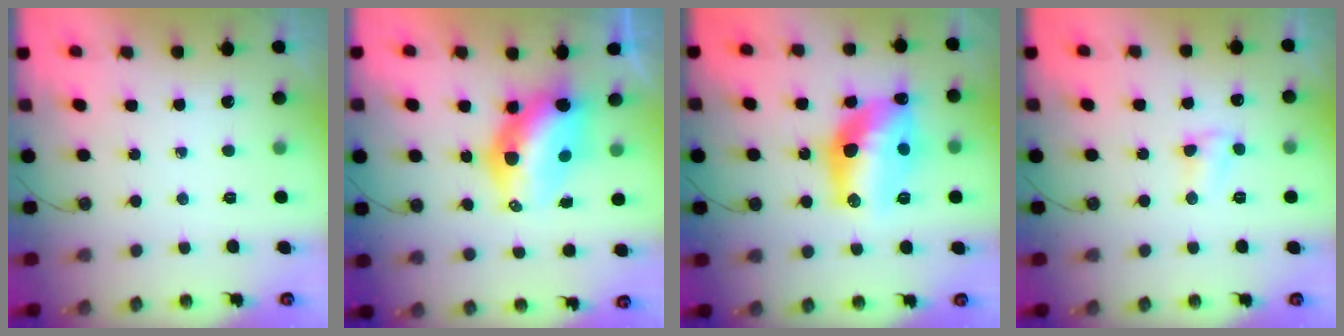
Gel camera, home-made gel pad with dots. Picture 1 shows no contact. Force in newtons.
{"total": 11.9, "press": 11.8, "slide": 1.2}
{"total": 16.3, "press": 16.2, "slide": 1.5}
{"total": 5.4, "press": 5.4, "slide": 0.5}